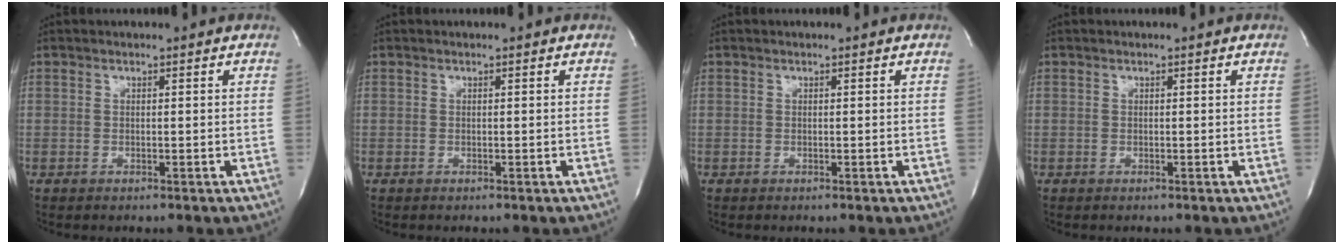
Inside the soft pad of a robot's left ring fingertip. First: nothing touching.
{"total": 0.0}
{"total": 0.0}
{"total": 0.0}